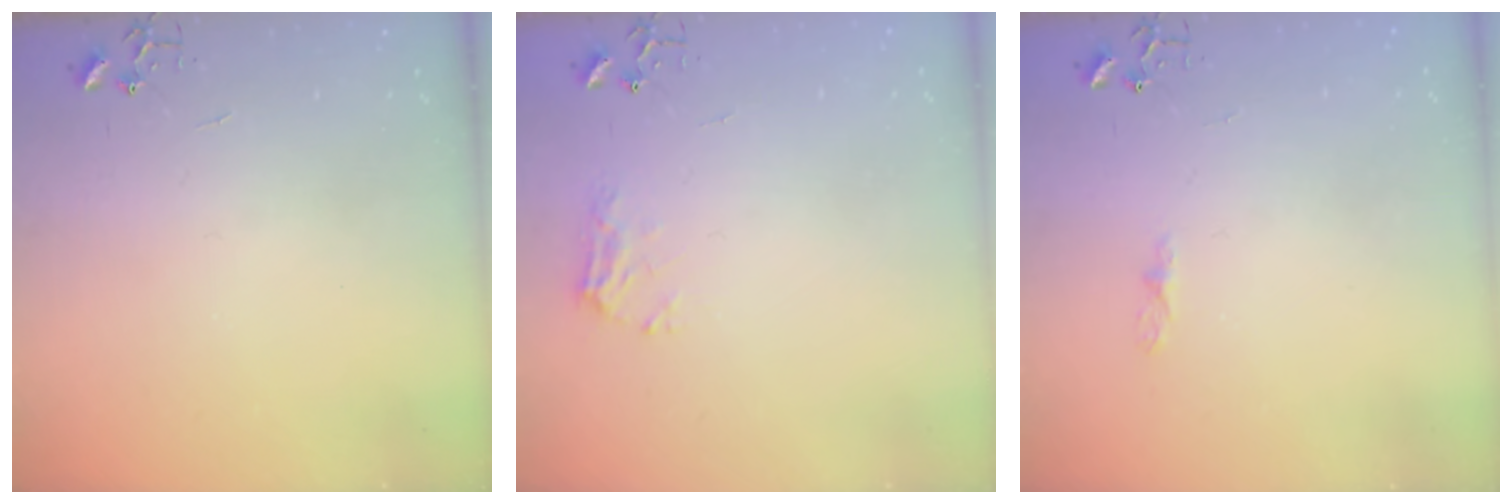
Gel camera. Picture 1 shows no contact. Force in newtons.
{"total": 9.0, "press": 8.9, "slide": 0.9}
{"total": 3.4, "press": 3.4, "slide": 0.5}